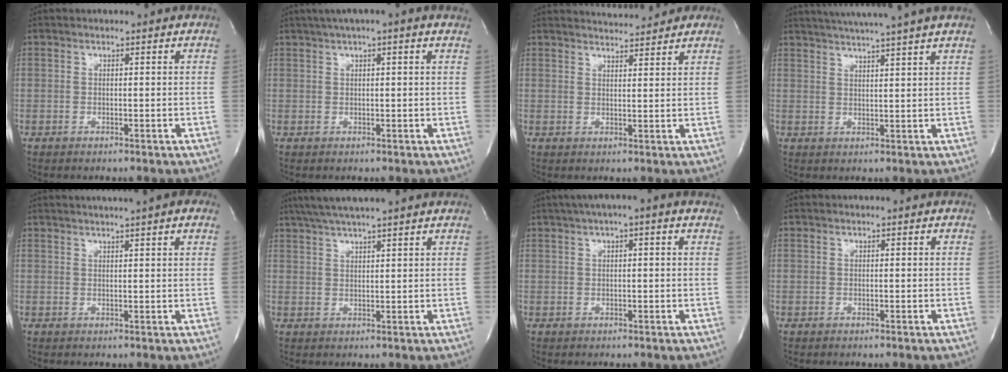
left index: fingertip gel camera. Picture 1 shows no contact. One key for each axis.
{"total": 5.9, "fx": 3.9, "fy": 0.1, "fz": 4.4, "tx": -0.070, "ty": 0.031, "tz": 0.057}
{"total": 6.1, "fx": 5.9, "fy": 0.2, "fz": 1.5, "tx": -0.030, "ty": 0.010, "tz": 0.079}
{"total": 11.5, "fx": 9.9, "fy": -1.6, "fz": 5.7, "tx": -0.096, "ty": 0.003, "tz": 0.128}
{"total": 8.4, "fx": 6.6, "fy": 0.3, "fz": 5.2, "tx": -0.085, "ty": 0.028, "tz": 0.076}
{"total": 9.0, "fx": 7.6, "fy": -0.7, "fz": 4.8, "tx": -0.085, "ty": 0.029, "tz": 0.112}
{"total": 6.1, "fx": 3.7, "fy": 0.6, "fz": 4.9, "tx": -0.078, "ty": 0.036, "tz": 0.052}
{"total": 0.0}